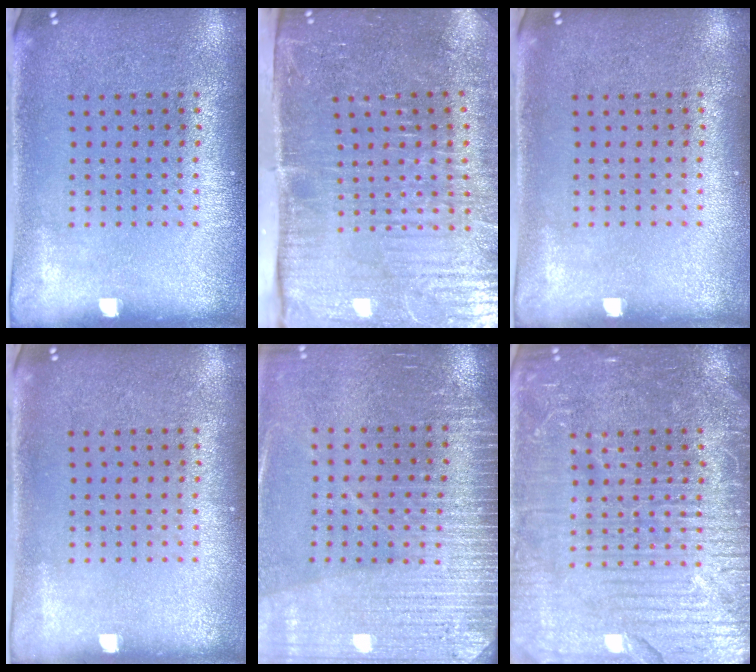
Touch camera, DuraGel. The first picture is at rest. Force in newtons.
{"total": 5.3, "press": 4.5, "slide": 2.7}
{"total": 0.0}
{"total": 0.0}
{"total": 3.5, "press": 3.4, "slide": 0.3}
{"total": 5.4, "press": 5.3, "slide": 0.7}